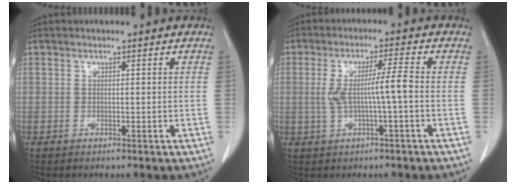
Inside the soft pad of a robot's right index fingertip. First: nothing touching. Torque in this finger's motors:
{"motor_torque": [0.37, -0.08, 0.19, 0.06]}